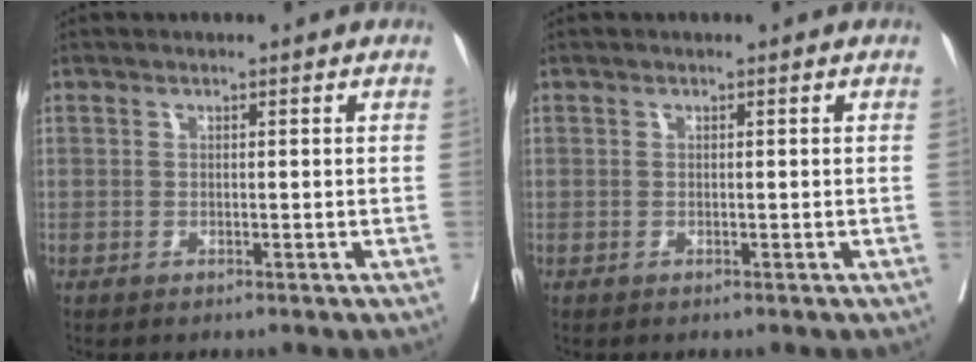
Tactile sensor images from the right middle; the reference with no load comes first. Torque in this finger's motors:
{"motor_torque": [0.47, -0.68, 0.04, 0.01]}